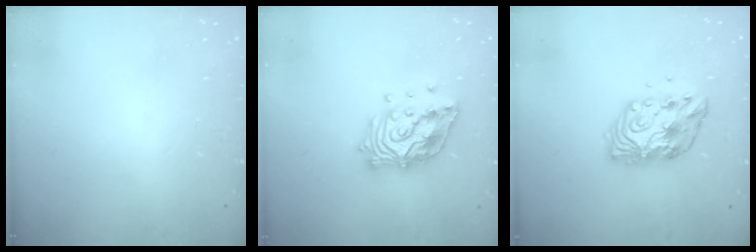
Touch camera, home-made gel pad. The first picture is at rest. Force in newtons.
{"total": 15.7, "press": 15.6, "slide": 1.7}
{"total": 10.7, "press": 10.6, "slide": 0.7}